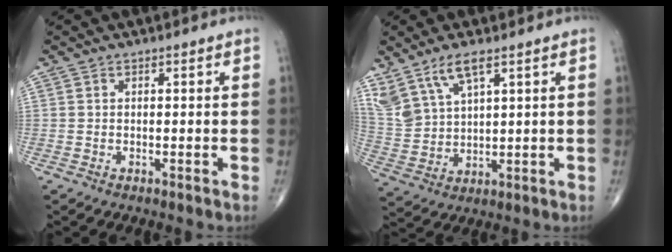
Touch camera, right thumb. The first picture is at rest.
{"total": 8.9, "force": [6.0, 3.2, 5.7], "torque": [-0.121, -0.022, 0.136]}